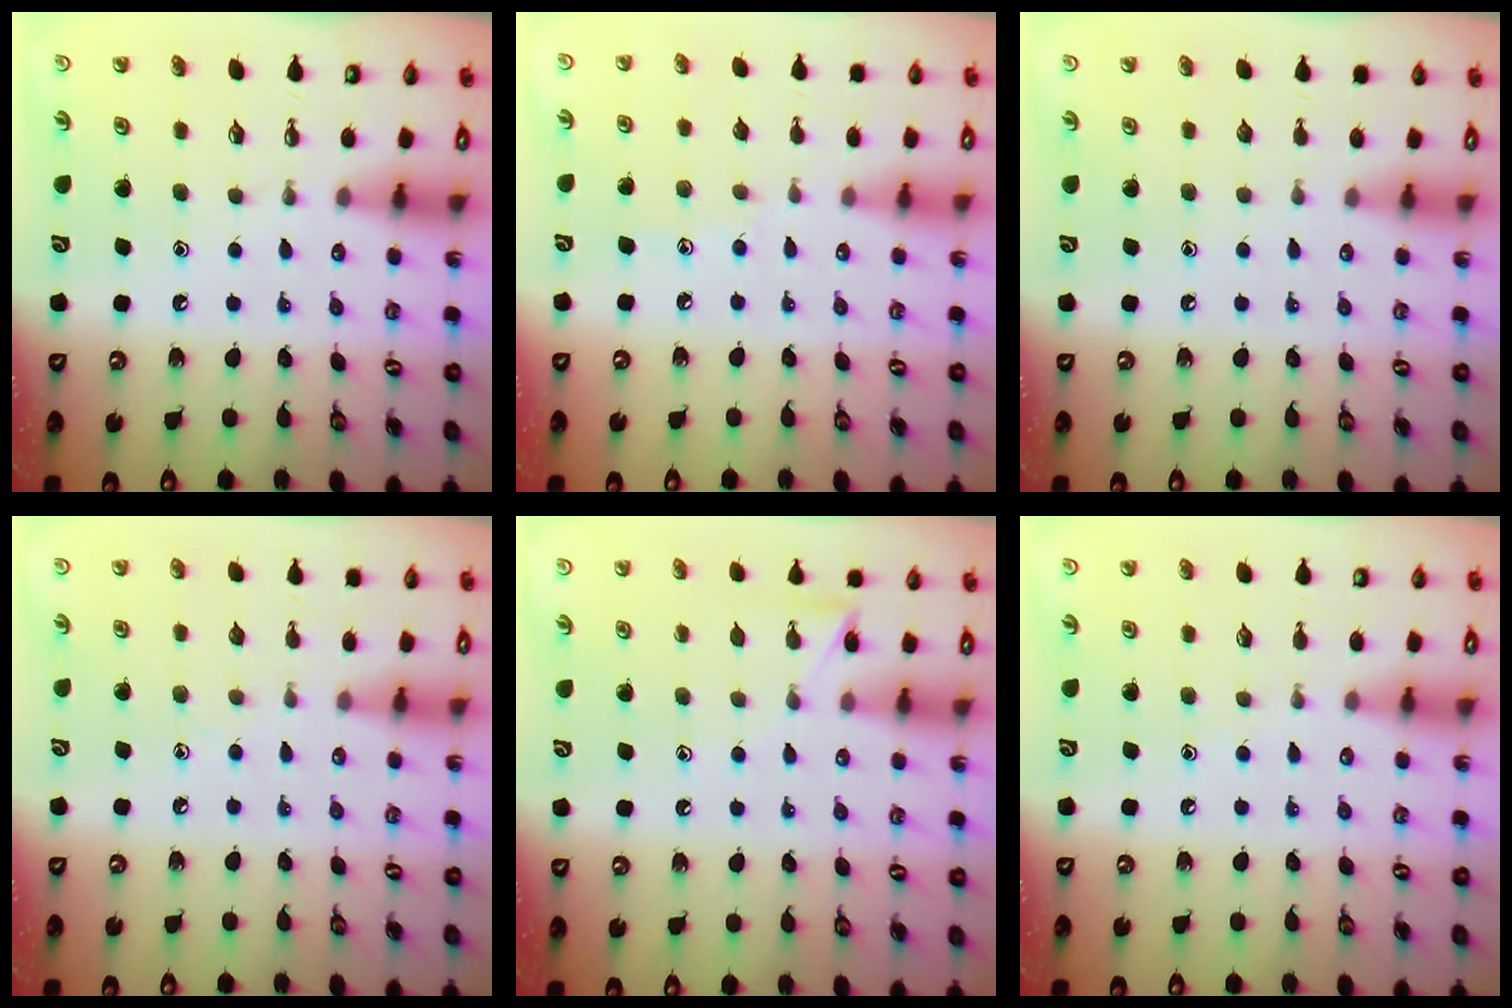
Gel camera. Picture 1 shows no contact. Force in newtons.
{"total": 6.1, "press": 6.0, "slide": 0.5}
{"total": 0.0}
{"total": 4.9, "press": 4.8, "slide": 0.7}
{"total": 7.0, "press": 7.0, "slide": 0.7}
{"total": 4.5, "press": 4.4, "slide": 0.6}